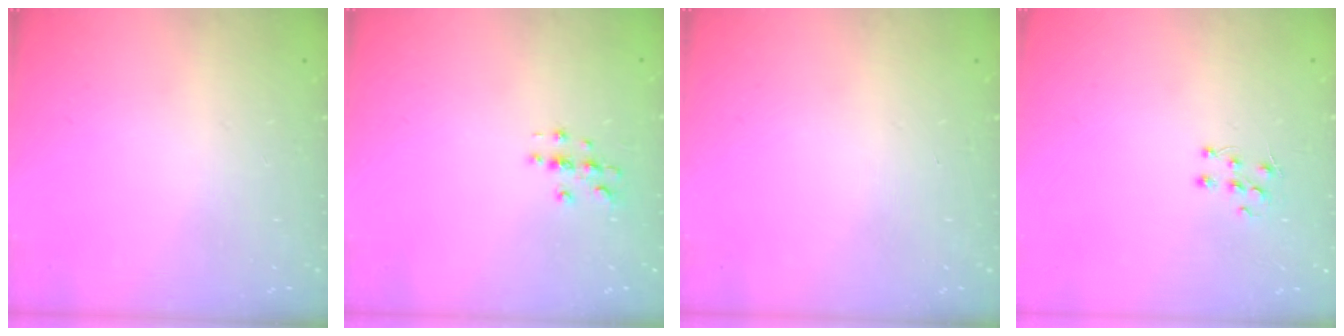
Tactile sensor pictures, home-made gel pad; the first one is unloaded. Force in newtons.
{"total": 2.7, "press": 2.7, "slide": 0.3}
{"total": 0.0}
{"total": 4.9, "press": 4.9, "slide": 0.4}